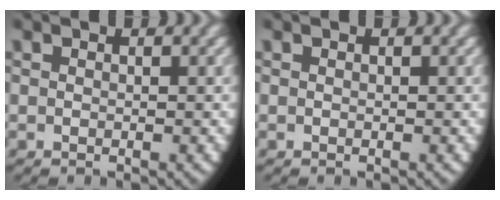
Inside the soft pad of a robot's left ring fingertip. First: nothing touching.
{"total": 0.0}